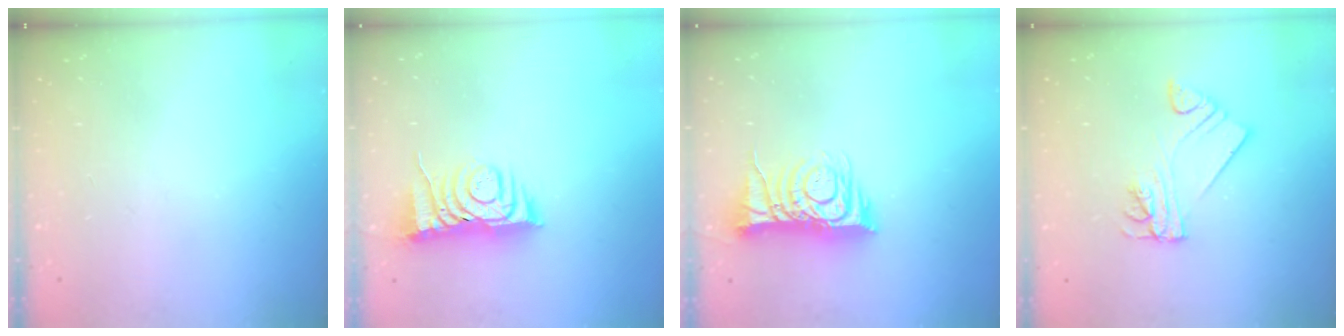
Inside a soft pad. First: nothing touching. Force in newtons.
{"total": 7.3, "press": 7.3, "slide": 0.6}
{"total": 10.8, "press": 10.8, "slide": 0.7}
{"total": 5.9, "press": 5.9, "slide": 0.7}